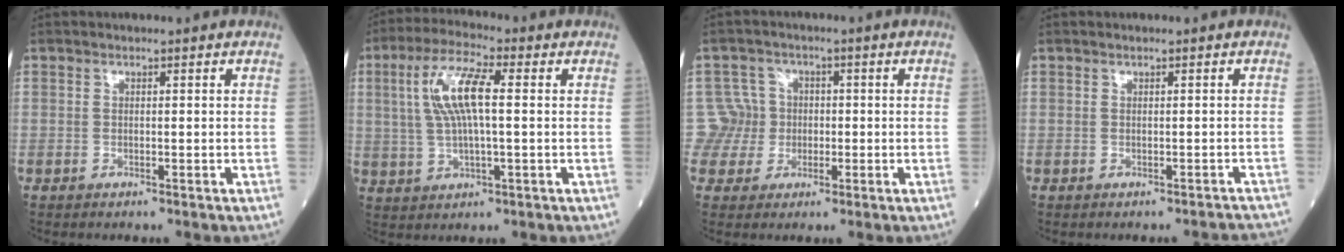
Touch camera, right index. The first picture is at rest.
{"total": 9.2, "force": [1.7, 1.8, 8.8], "torque": [-0.187, 0.014, 0.036]}
{"total": 4.8, "force": [-0.3, 4.7, -0.5], "torque": [0.024, 0.014, -0.007]}
{"total": 2.9, "force": [-2.8, 0.1, 0.6], "torque": [-0.002, -0.011, -0.022]}